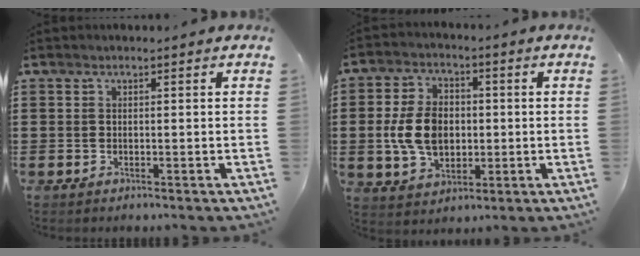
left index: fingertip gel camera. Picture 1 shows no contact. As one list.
[{"total": 8.7, "force": [-0.4, 6.1, 6.2], "torque": [-0.138, 0.009, -0.013]}]